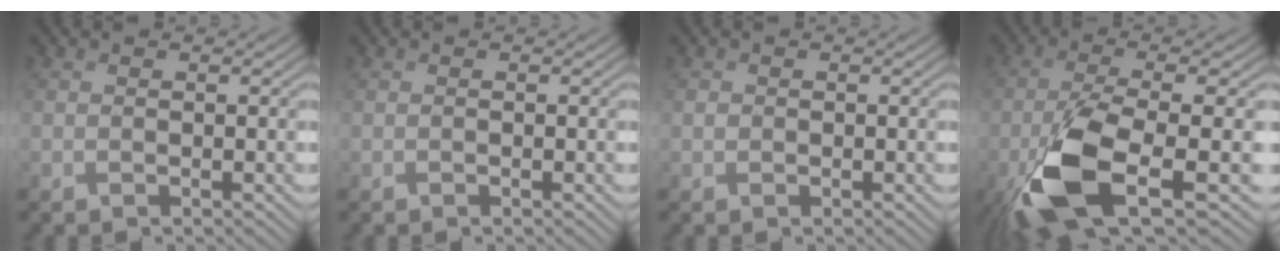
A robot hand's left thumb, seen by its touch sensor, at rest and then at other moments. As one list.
[{"total": 0.0}, {"total": 0.9, "force": [-0.1, 0.8, 0.2], "torque": [-0.005, -0.003, -0.005]}, {"total": 11.2, "force": [-4.4, 3.6, 9.7], "torque": [-0.204, -0.027, -0.087]}]